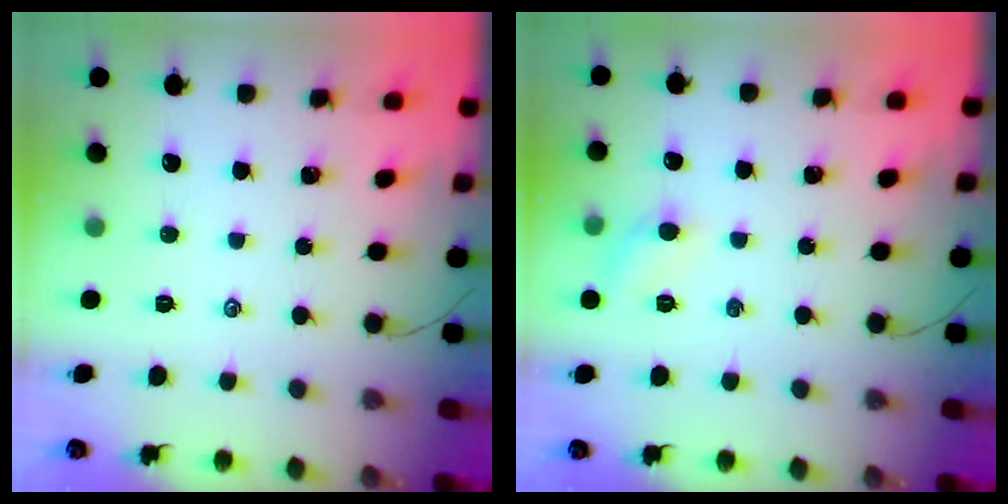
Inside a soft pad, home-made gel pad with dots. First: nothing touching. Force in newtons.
{"total": 6.3, "press": 5.9, "slide": 2.0}